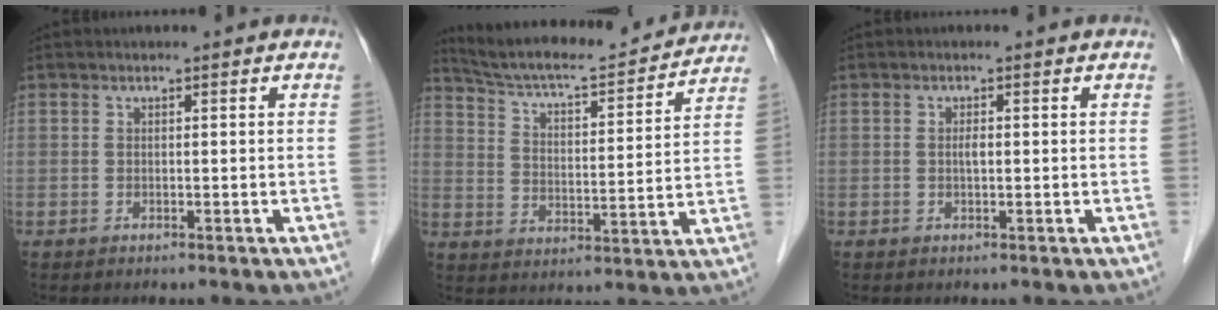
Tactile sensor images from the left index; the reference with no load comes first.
{"total": 18.4, "force": [17.2, 2.4, 6.0], "torque": [-0.101, 0.005, 0.251]}
{"total": 1.0, "force": [0.0, 0.3, 0.9], "torque": [-0.017, 0.000, 0.000]}